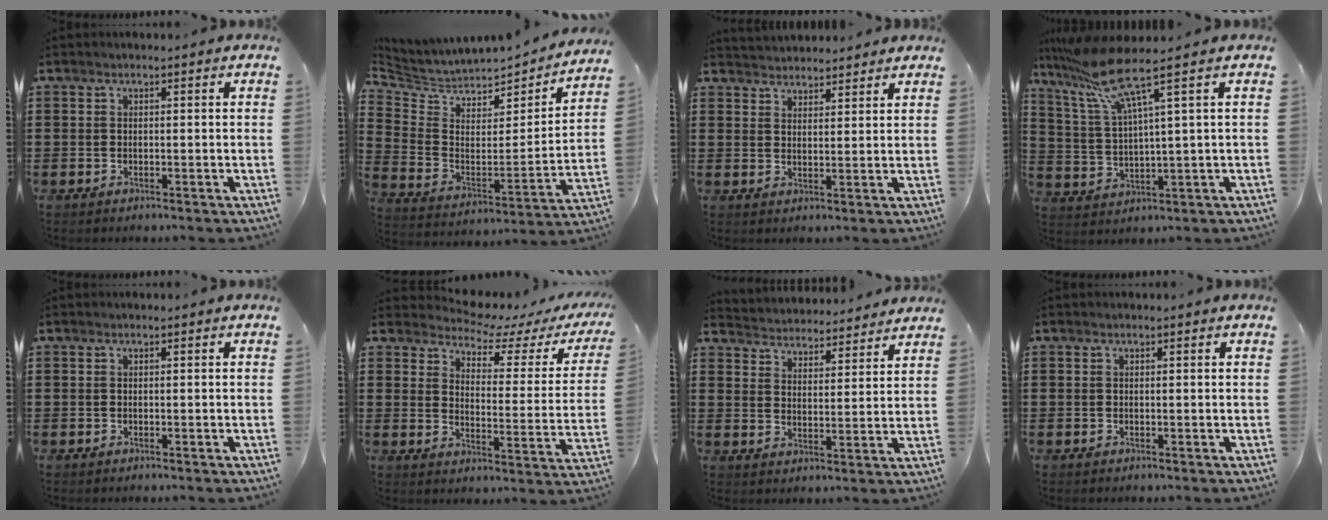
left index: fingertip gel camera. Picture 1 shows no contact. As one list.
[{"total": 4.1, "force": [3.7, 1.8, 0.2], "torque": [-0.038, -0.043, 0.060]}, {"total": 2.9, "force": [2.8, 0.3, -0.5], "torque": [0.001, -0.008, 0.054]}, {"total": 9.0, "force": [5.5, 0.6, 7.1], "torque": [-0.179, -0.031, 0.088]}, {"total": 0.0}, {"total": 4.5, "force": [4.3, 0.9, 1.2], "torque": [-0.045, -0.032, 0.068]}, {"total": 3.8, "force": [3.7, 0.1, -0.7], "torque": [-0.009, -0.032, 0.060]}, {"total": 0.0}]